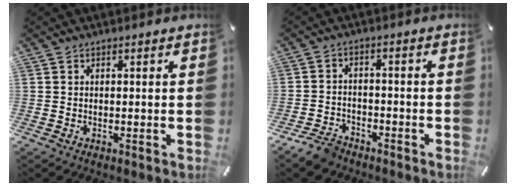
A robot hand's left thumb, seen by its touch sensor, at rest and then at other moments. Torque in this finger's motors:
{"motor_torque": [0.16, 0.75, 0.28, 0.33, 0.03]}